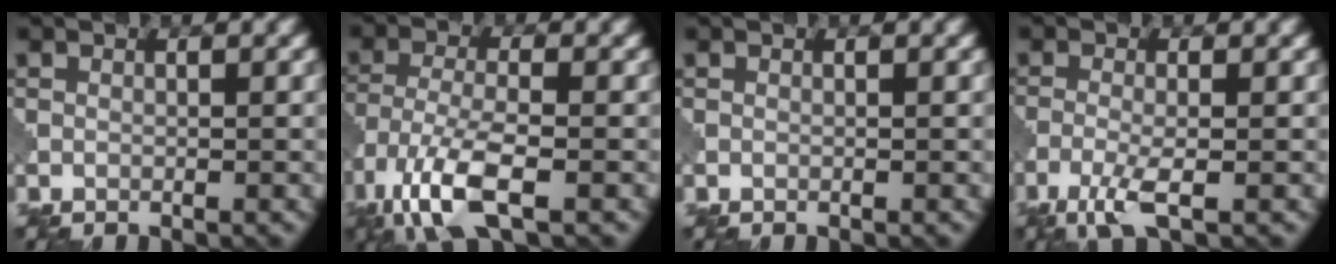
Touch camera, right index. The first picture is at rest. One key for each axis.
{"total": 7.8, "fx": -4.5, "fy": 2.4, "fz": 5.9, "tx": -0.128, "ty": -0.008, "tz": -0.095}
{"total": 0.0}
{"total": 3.3, "fx": -1.7, "fy": 0.6, "fz": 2.7, "tx": -0.060, "ty": -0.003, "tz": -0.041}